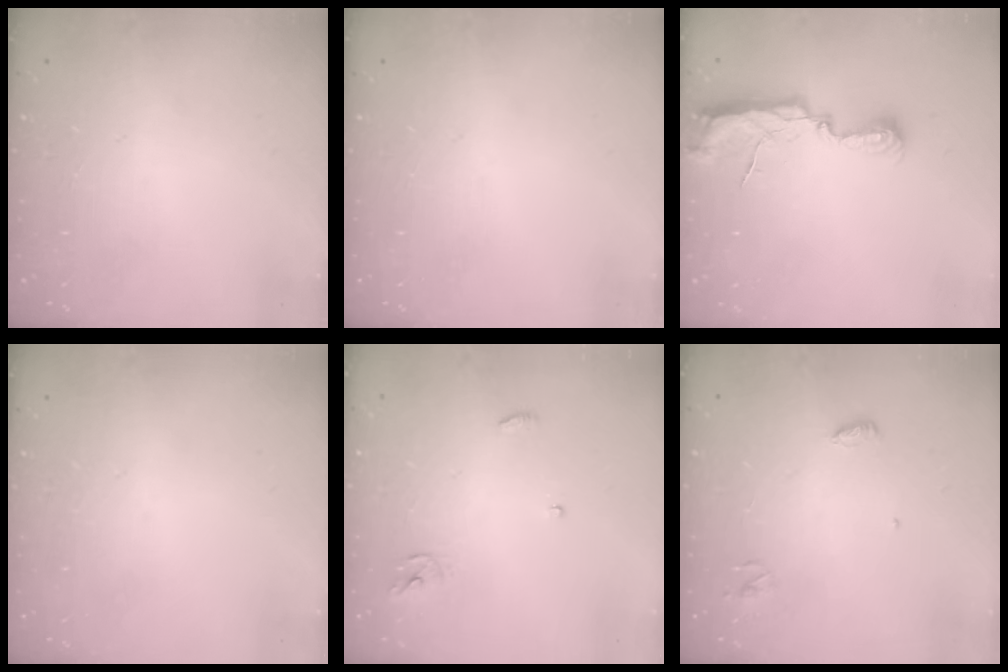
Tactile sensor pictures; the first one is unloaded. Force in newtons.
{"total": 0.0}
{"total": 7.3, "press": 7.3, "slide": 0.5}
{"total": 0.0}
{"total": 3.9, "press": 3.9, "slide": 0.4}
{"total": 3.8, "press": 3.7, "slide": 0.4}